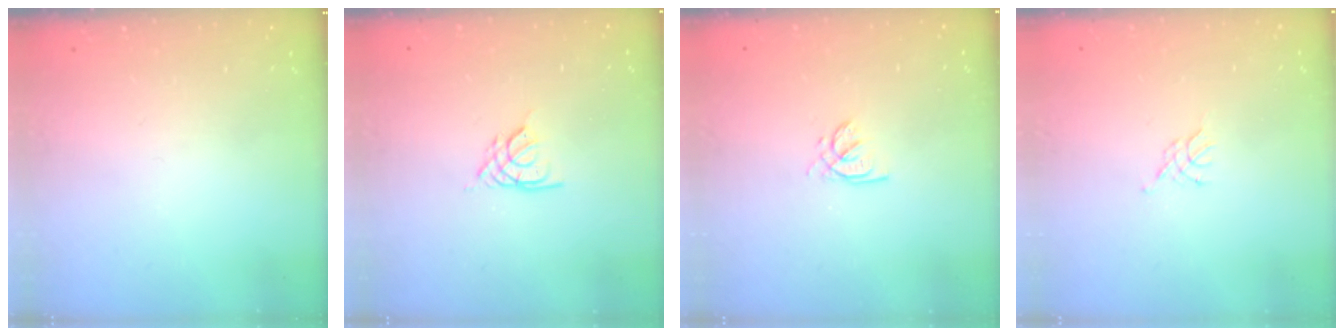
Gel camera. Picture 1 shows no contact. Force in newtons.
{"total": 2.6, "press": 2.6, "slide": 0.6}
{"total": 2.2, "press": 2.2, "slide": 0.2}
{"total": 2.3, "press": 2.2, "slide": 0.5}